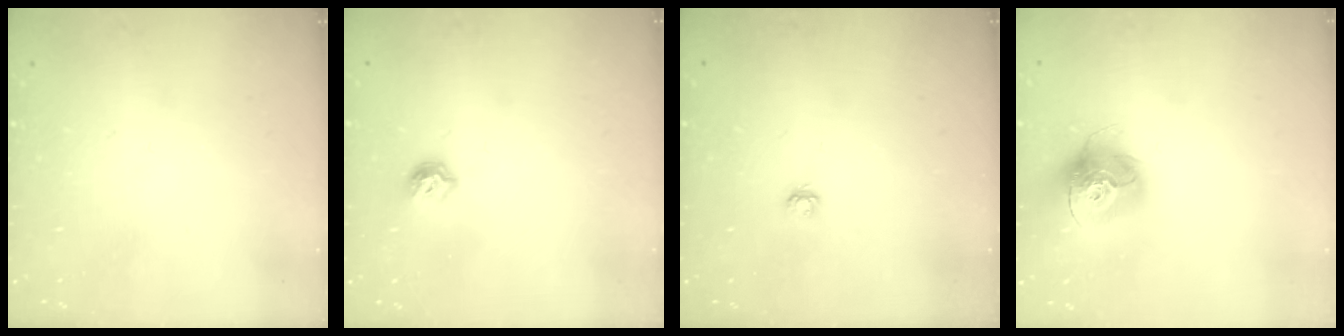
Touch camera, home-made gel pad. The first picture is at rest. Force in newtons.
{"total": 6.0, "press": 5.9, "slide": 0.8}
{"total": 3.2, "press": 3.2, "slide": 0.3}
{"total": 15.2, "press": 15.2, "slide": 1.3}